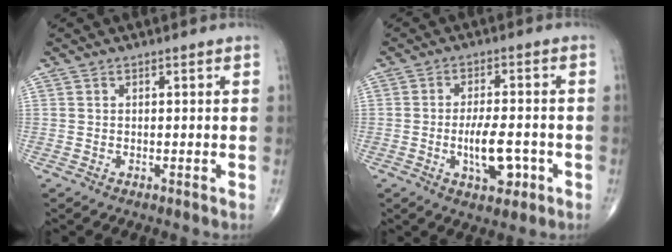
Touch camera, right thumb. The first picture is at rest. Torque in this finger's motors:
{"motor_torque": [2.72, 2.26, 1.27, -0.66, 0.41]}